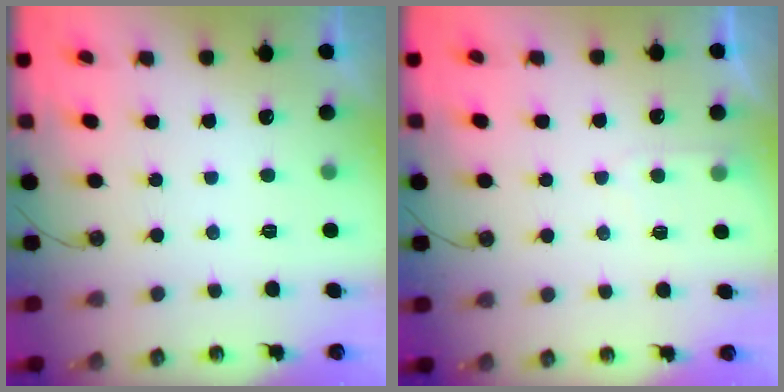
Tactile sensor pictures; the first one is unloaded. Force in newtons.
{"total": 4.4, "press": 4.3, "slide": 0.6}